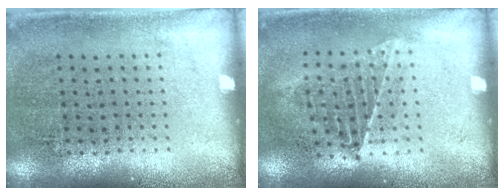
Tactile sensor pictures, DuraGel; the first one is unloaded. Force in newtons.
{"total": 1.0, "press": 1.0, "slide": 0.1}